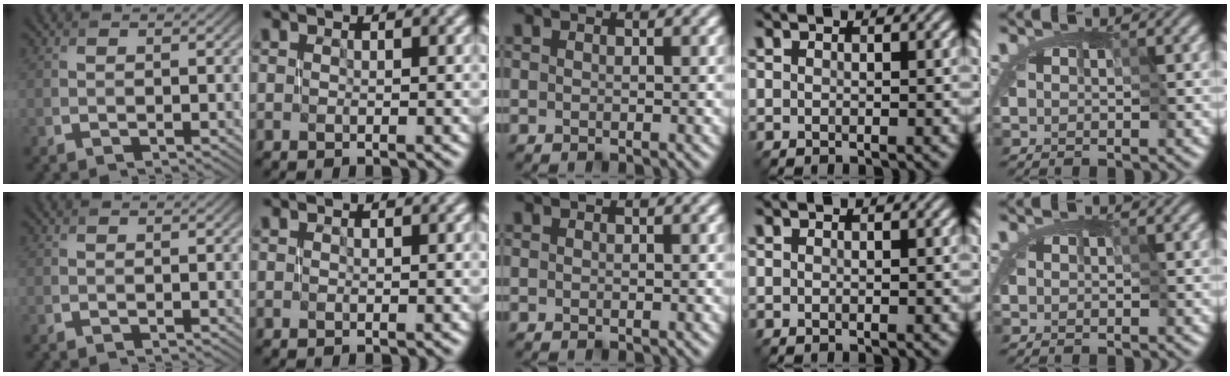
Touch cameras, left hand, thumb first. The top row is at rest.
{}